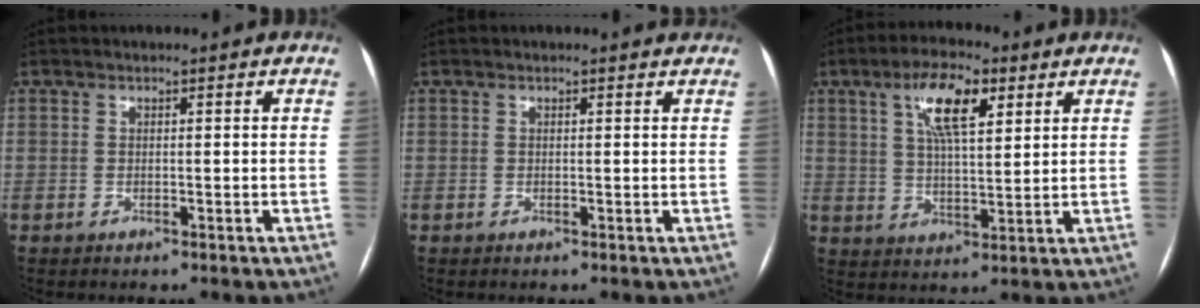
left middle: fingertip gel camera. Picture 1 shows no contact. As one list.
[{"total": 1.0, "force": [0.9, 0.1, 0.0], "torque": [-0.009, -0.003, 0.002]}, {"total": 9.2, "force": [4.3, 2.7, 7.7], "torque": [-0.142, 0.014, 0.078]}]